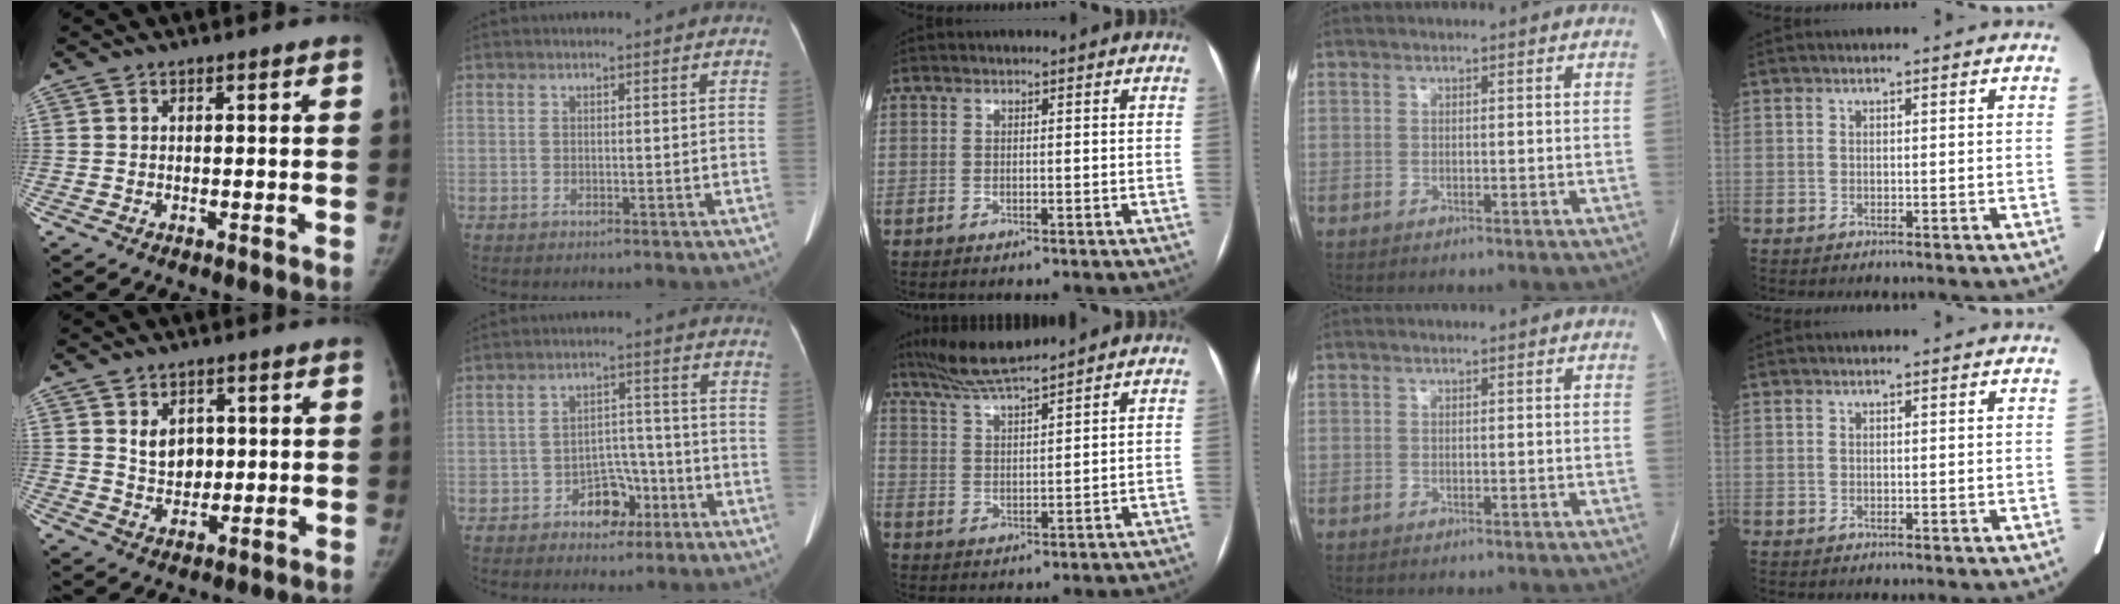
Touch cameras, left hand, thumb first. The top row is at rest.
{"thumb": {"total": 5.4, "force": [1.5, 4.1, 3.1], "torque": [-0.026, -0.013, 0.032]}, "index": {"total": 5.5, "force": [-3.2, 3.5, 2.7], "torque": [-0.039, 0.022, -0.048]}, "middle": {"total": 7.7, "force": [7.0, -0.9, 3.2], "torque": [-0.063, 0.011, 0.132]}}